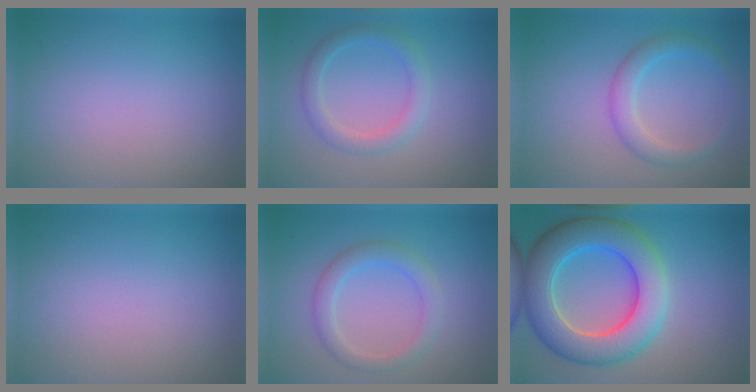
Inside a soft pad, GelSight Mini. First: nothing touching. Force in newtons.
{"total": 2.6, "press": 2.6, "slide": 0.2}
{"total": 2.7, "press": 2.7, "slide": 0.1}
{"total": 0.0}
{"total": 2.9, "press": 2.8, "slide": 0.1}
{"total": 9.4, "press": 9.4, "slide": 0.3}